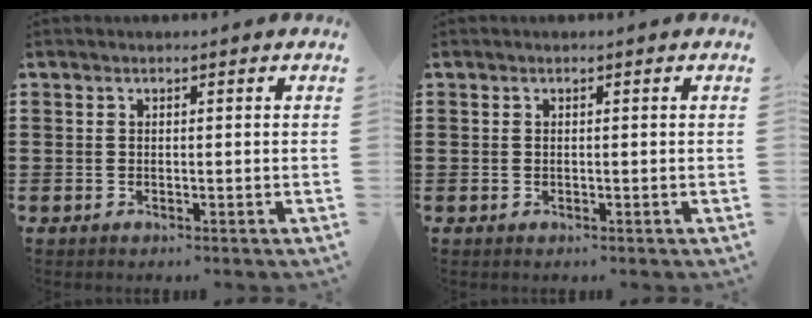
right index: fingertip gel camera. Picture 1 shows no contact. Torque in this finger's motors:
{"motor_torque": [-0.31, 0.78, -0.03, -0.01]}